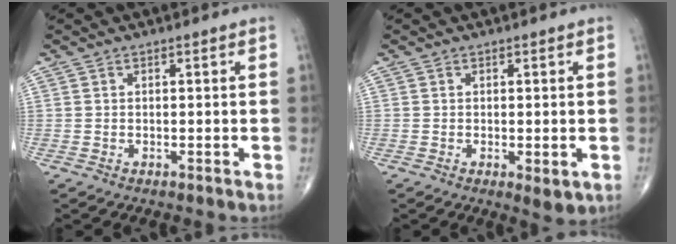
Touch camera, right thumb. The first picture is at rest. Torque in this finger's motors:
{"motor_torque": [-0.25, 0.31, -0.03, 0.00, -0.03]}